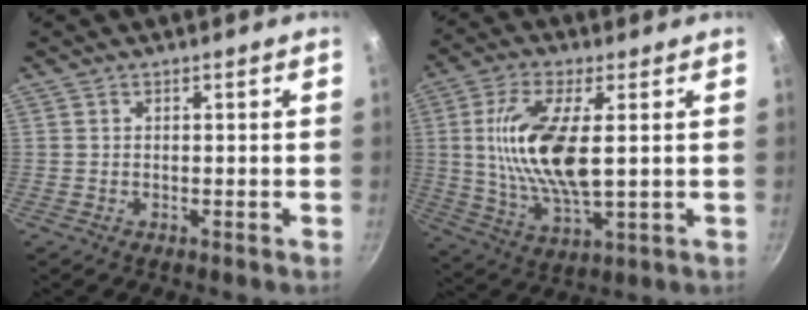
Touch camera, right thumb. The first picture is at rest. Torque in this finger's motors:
{"motor_torque": [-0.21, 0.89, 1.45, 0.29, 0.19]}